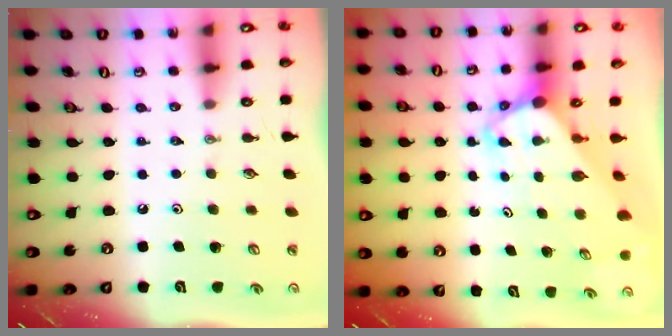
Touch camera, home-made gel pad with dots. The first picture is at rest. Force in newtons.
{"total": 4.7, "press": 4.7, "slide": 0.3}